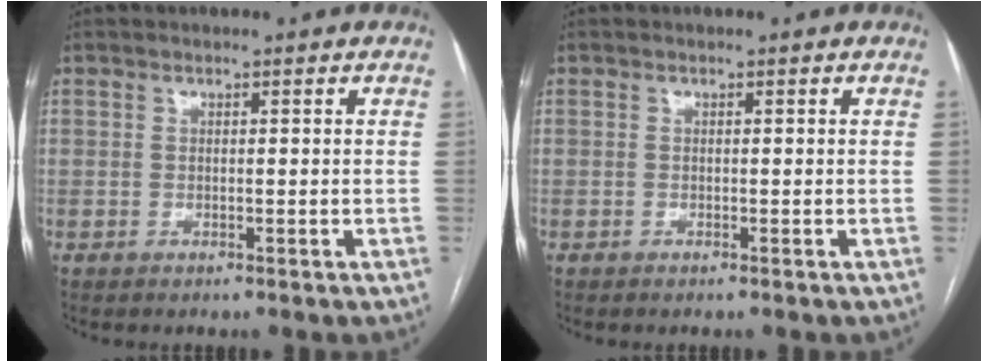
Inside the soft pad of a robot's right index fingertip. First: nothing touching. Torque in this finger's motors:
{"motor_torque": [0.14, -0.03, 0.03, 0.01]}